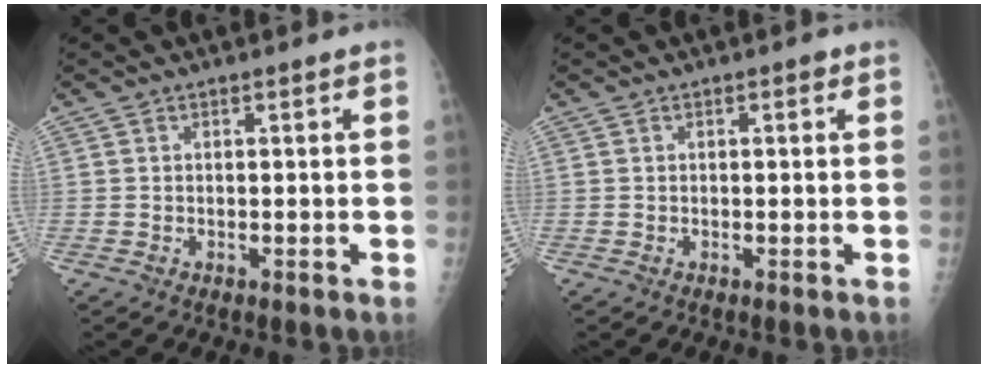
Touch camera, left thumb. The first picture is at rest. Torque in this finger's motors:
{"motor_torque": [0.30, -0.02, 0.29, 0.19, 0.00]}